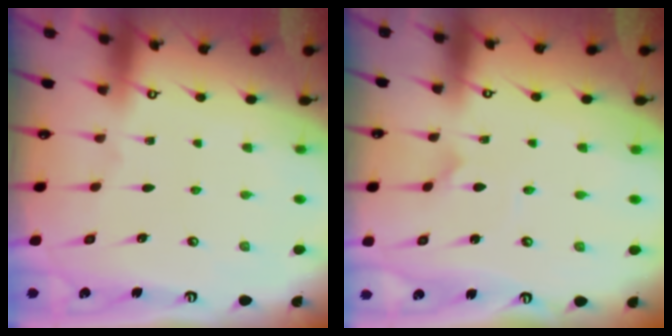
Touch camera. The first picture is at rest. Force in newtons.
{"total": 1.3, "press": 1.3, "slide": 0.1}